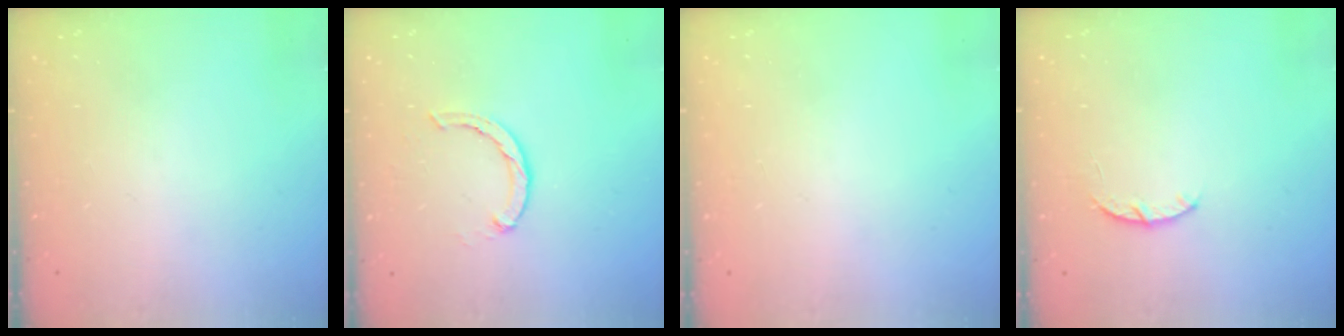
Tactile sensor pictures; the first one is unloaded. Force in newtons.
{"total": 2.4, "press": 2.4, "slide": 0.4}
{"total": 2.6, "press": 2.6, "slide": 0.2}
{"total": 3.0, "press": 2.9, "slide": 0.5}